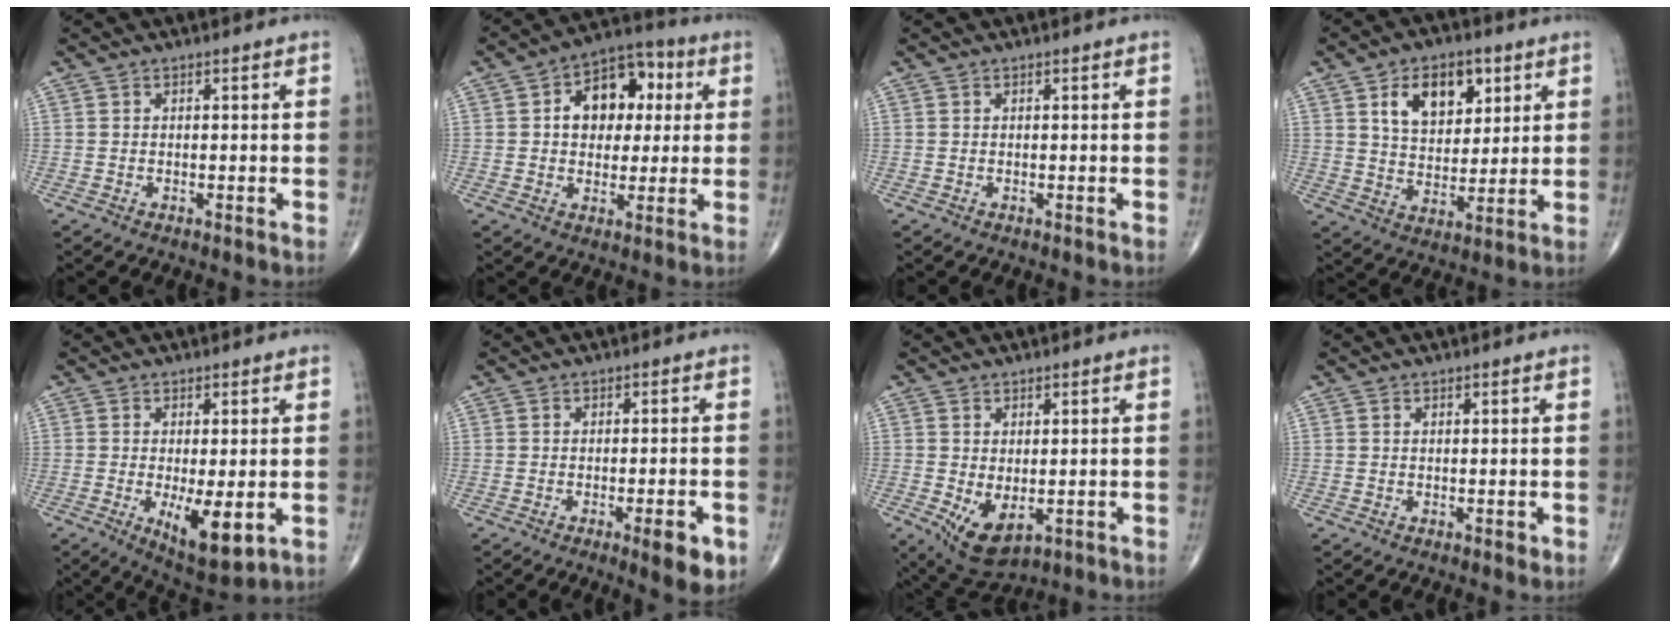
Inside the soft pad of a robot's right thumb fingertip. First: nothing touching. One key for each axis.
{"total": 12.8, "fx": 2.6, "fy": 8.9, "fz": 8.8, "tx": -0.084, "ty": 0.018, "tz": 0.032}
{"total": 0.0}
{"total": 12.4, "fx": 5.3, "fy": 7.8, "fz": 8.1, "tx": -0.088, "ty": -0.020, "tz": 0.093}
{"total": 8.9, "fx": -2.0, "fy": 3.1, "fz": 8.1, "tx": -0.122, "ty": -0.025, "tz": -0.024}
{"total": 6.3, "fx": -2.7, "fy": 1.6, "fz": 5.5, "tx": -0.062, "ty": -0.001, "tz": -0.032}
{"total": 7.1, "fx": -1.4, "fy": 3.9, "fz": 5.7, "tx": -0.089, "ty": -0.011, "tz": -0.005}
{"total": 0.7, "fx": 0.0, "fy": 0.4, "fz": 0.6, "tx": -0.004, "ty": -0.001, "tz": 0.001}